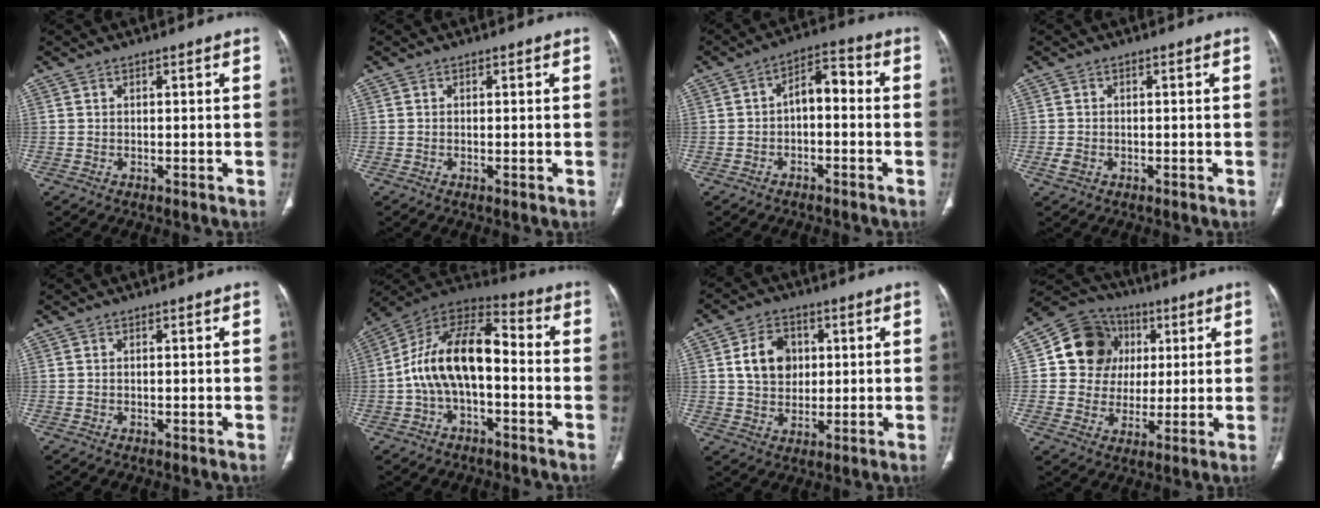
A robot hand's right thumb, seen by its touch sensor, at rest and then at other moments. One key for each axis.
{"total": 0.6, "fx": -0.1, "fy": 0.1, "fz": 0.6, "tx": -0.016, "ty": -0.003, "tz": -0.002}
{"total": 6.4, "fx": -1.0, "fy": 3.7, "fz": 5.2, "tx": -0.070, "ty": 0.039, "tz": -0.026}
{"total": 1.8, "fx": -0.6, "fy": 1.4, "fz": 1.1, "tx": -0.024, "ty": 0.002, "tz": -0.010}
{"total": 0.0}
{"total": 15.8, "fx": -2.1, "fy": 8.4, "fz": 13.2, "tx": -0.227, "ty": 0.053, "tz": -0.046}
{"total": 9.0, "fx": 1.8, "fy": 7.0, "fz": 5.4, "tx": -0.066, "ty": -0.001, "tz": 0.030}
{"total": 14.1, "fx": 3.3, "fy": 12.5, "fz": 5.4, "tx": -0.053, "ty": 0.008, "tz": 0.054}